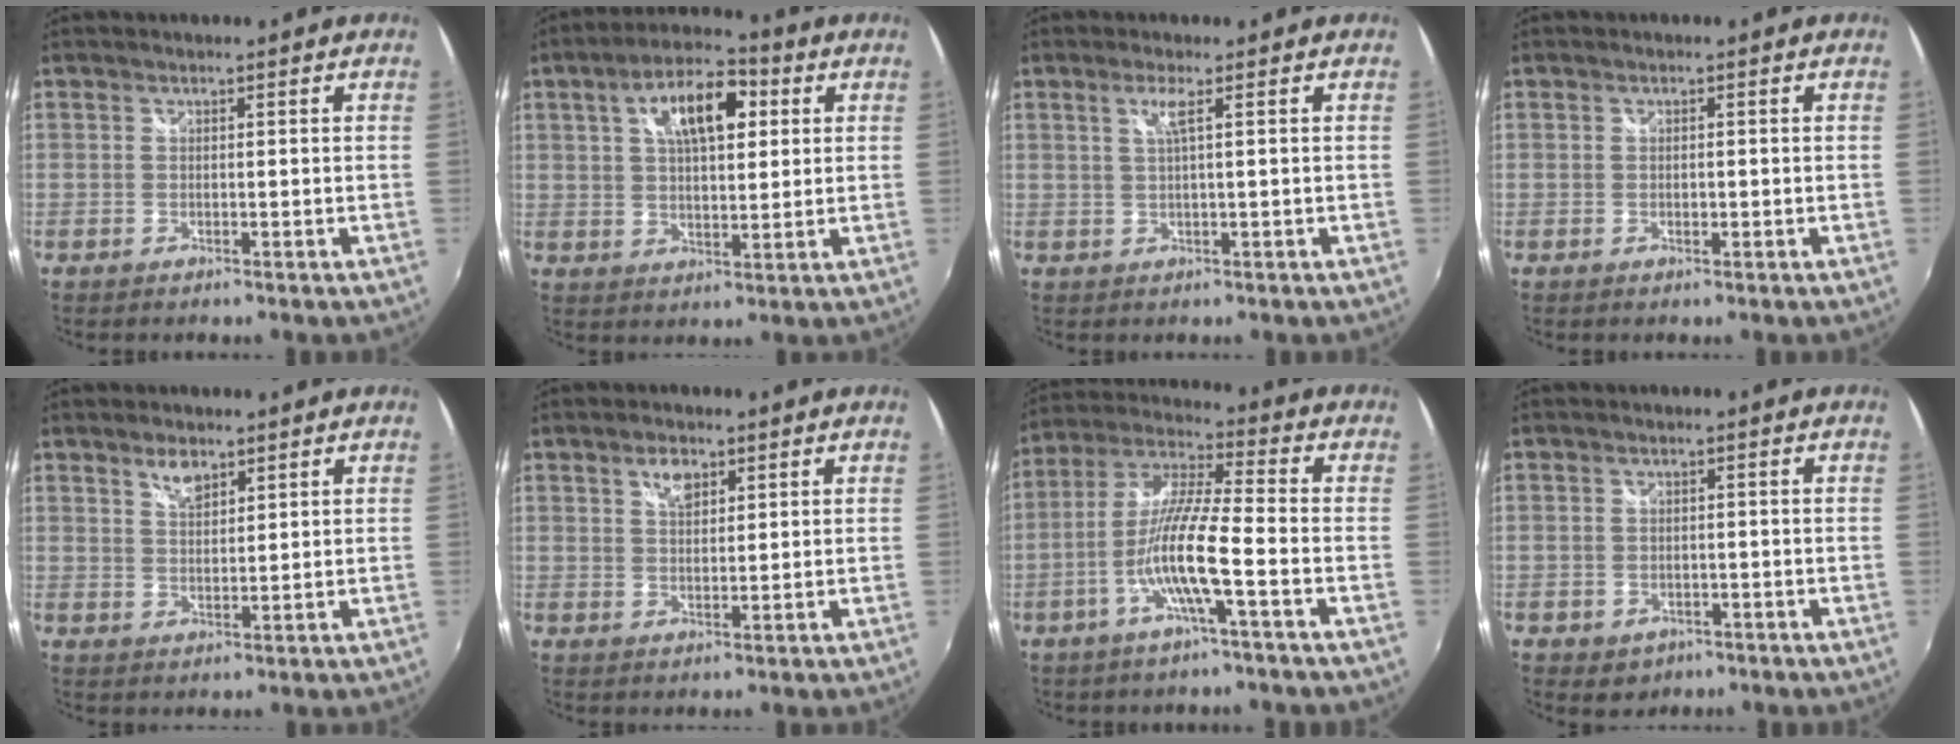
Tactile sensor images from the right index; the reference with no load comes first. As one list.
[{"total": 11.9, "force": [4.0, 5.3, 9.9], "torque": [-0.164, 0.029, 0.063]}, {"total": 2.3, "force": [0.8, -0.5, 2.1], "torque": [-0.040, -0.003, 0.016]}, {"total": 0.7, "force": [-0.1, 0.5, 0.5], "torque": [-0.008, 0.000, -0.003]}, {"total": 3.7, "force": [2.6, 1.6, 2.1], "torque": [-0.033, 0.002, 0.045]}, {"total": 3.7, "force": [2.0, 2.0, 2.4], "torque": [-0.039, 0.006, 0.036]}, {"total": 11.2, "force": [-4.3, 0.2, 10.4], "torque": [-0.211, 0.002, -0.085]}, {"total": 3.7, "force": [-1.6, 3.1, 1.3], "torque": [-0.034, -0.001, -0.015]}]